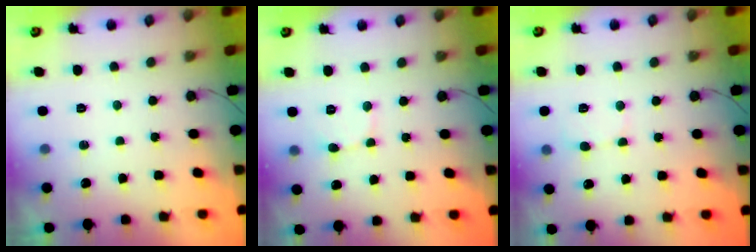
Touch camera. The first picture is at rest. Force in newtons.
{"total": 2.4, "press": 2.4, "slide": 0.3}
{"total": 6.8, "press": 6.8, "slide": 0.7}